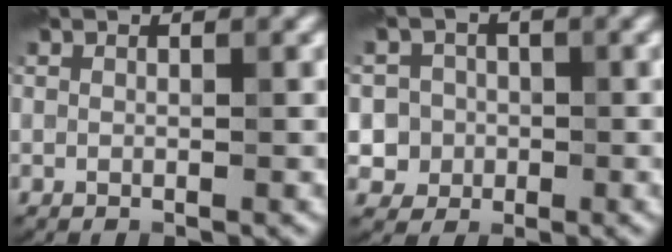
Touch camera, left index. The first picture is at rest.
{"total": 4.4, "force": [-0.7, 4.3, 0.7], "torque": [0.013, 0.016, -0.026]}